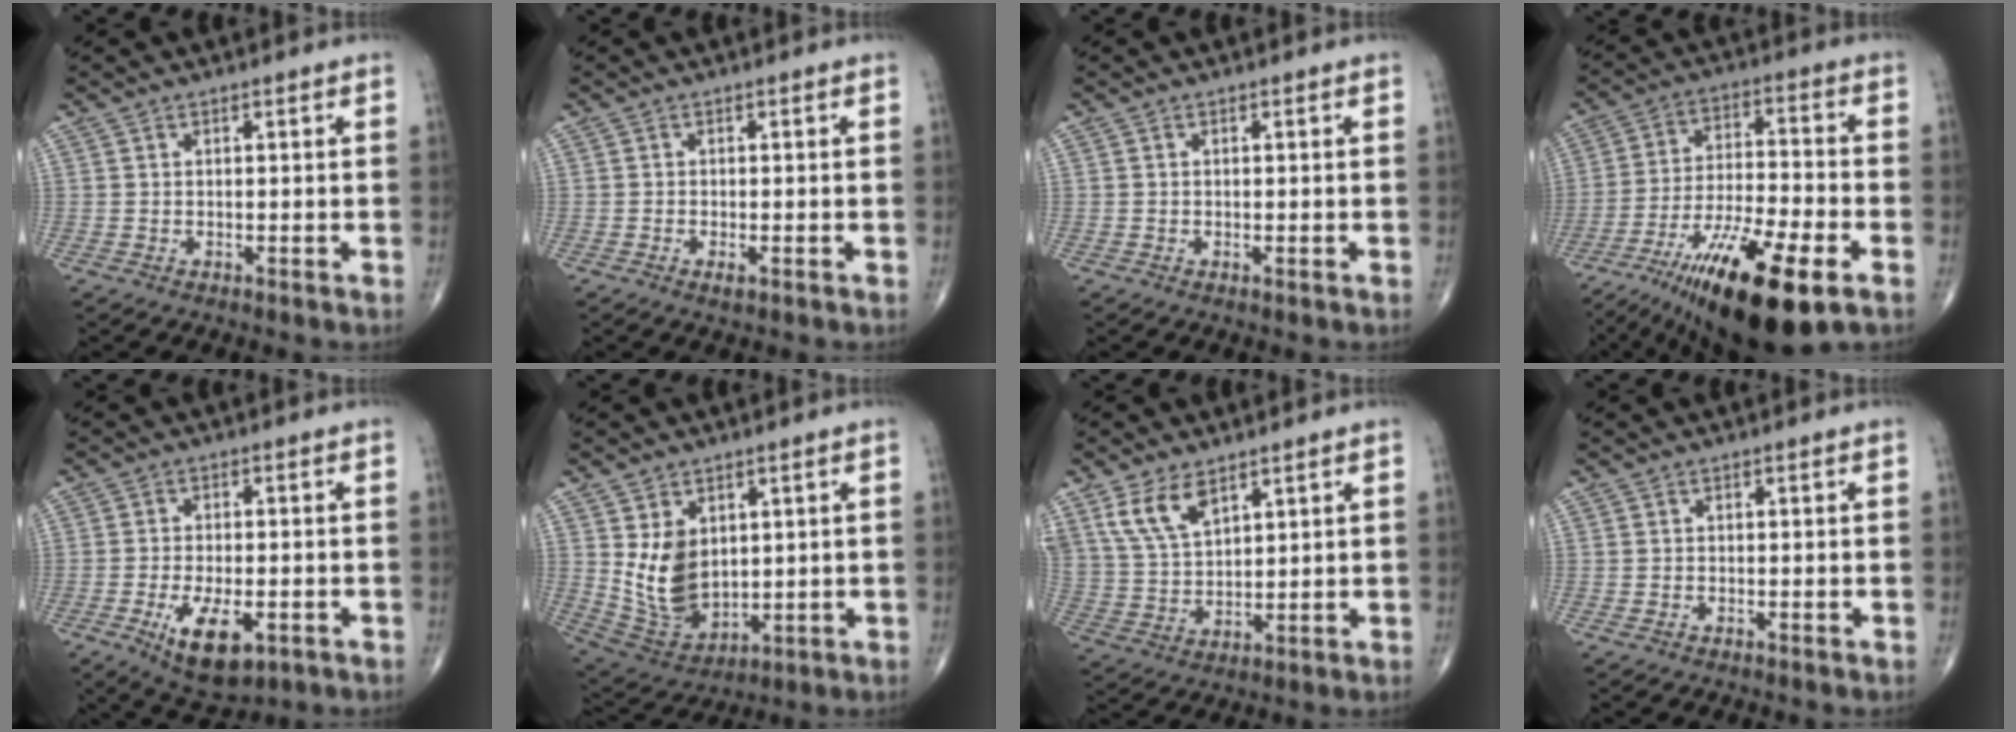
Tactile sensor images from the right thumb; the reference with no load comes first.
{"total": 1.4, "force": [-0.7, 0.5, 1.2], "torque": [-0.021, -0.003, -0.013]}
{"total": 0.0}
{"total": 21.5, "force": [-11.4, 5.6, 17.4], "torque": [-0.301, 0.026, -0.193]}
{"total": 10.0, "force": [-3.8, 4.6, 8.1], "torque": [-0.131, -0.004, -0.053]}
{"total": 11.2, "force": [2.1, 7.8, 7.8], "torque": [-0.117, -0.024, 0.064]}
{"total": 8.7, "force": [5.3, 4.3, 5.3], "torque": [-0.099, -0.018, 0.116]}
{"total": 0.0}